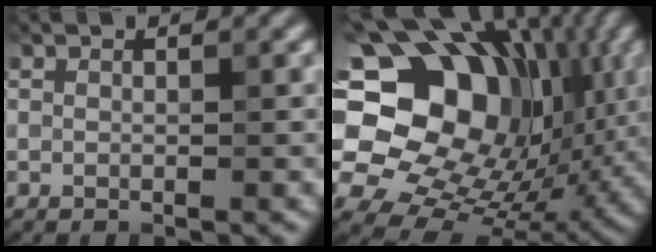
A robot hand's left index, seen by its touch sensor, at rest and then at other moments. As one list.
[{"total": 19.8, "force": [3.4, 15.4, 12.0], "torque": [-0.205, 0.011, 0.076]}]